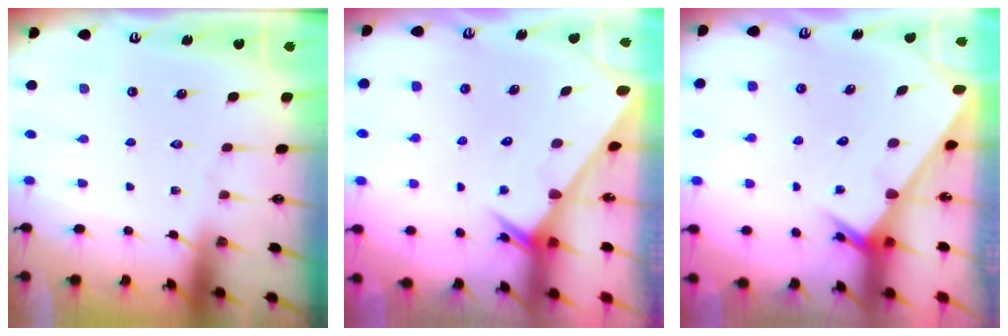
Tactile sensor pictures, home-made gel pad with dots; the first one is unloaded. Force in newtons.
{"total": 2.4, "press": 2.4, "slide": 0.0}
{"total": 2.1, "press": 2.1, "slide": 0.1}